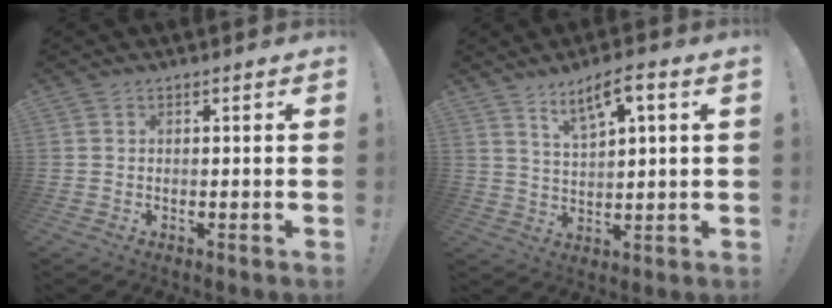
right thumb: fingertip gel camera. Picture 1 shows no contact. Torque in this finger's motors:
{"motor_torque": [0.02, 0.04, 0.24, 0.14, 0.11]}